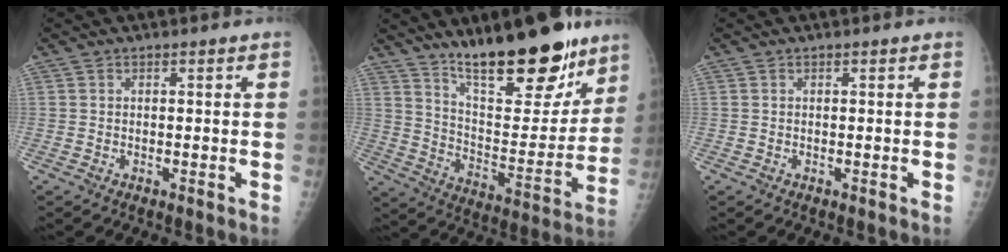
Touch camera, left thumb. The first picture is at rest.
{"total": 22.2, "force": [15.9, 7.0, 13.8], "torque": [-0.162, -0.099, 0.257]}
{"total": 0.0}